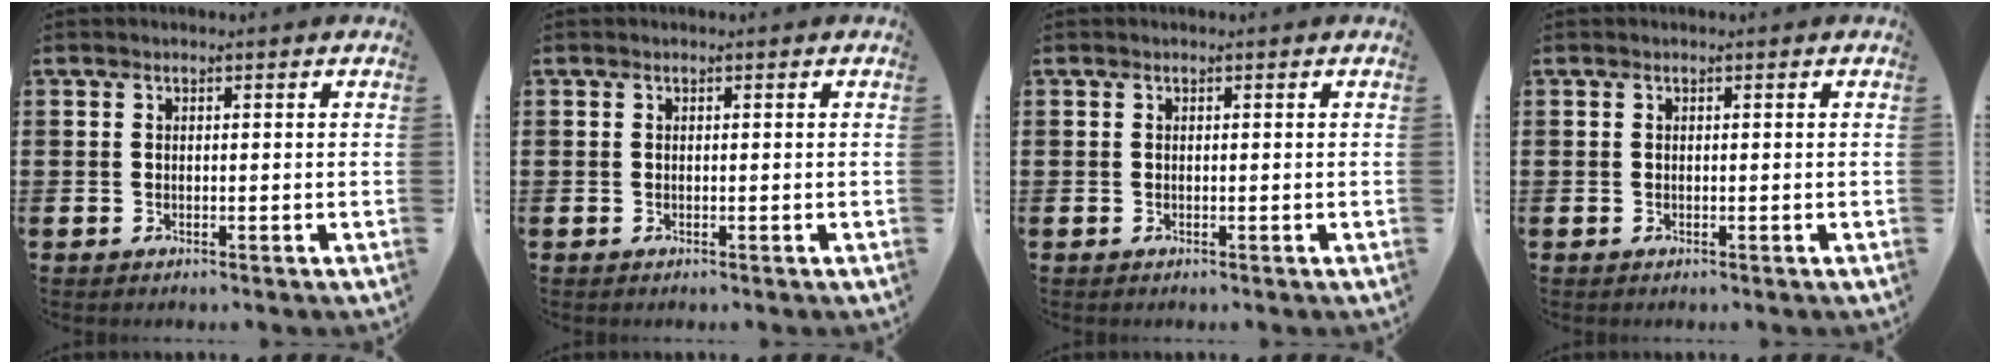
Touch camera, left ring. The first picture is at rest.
{"total": 0.0}
{"total": 0.0}
{"total": 0.0}